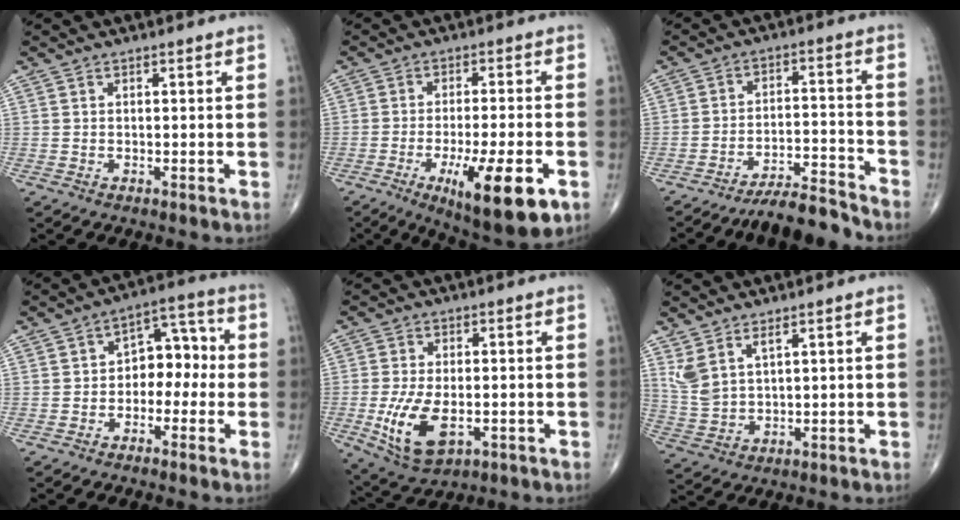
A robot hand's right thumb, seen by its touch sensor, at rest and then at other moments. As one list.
[{"total": 15.2, "force": [-5.9, 3.8, 13.4], "torque": [-0.197, -0.001, -0.079]}, {"total": 7.7, "force": [-7.6, 0.4, 1.6], "torque": [-0.027, 0.075, -0.127]}, {"total": 8.3, "force": [-1.1, 5.7, 5.9], "torque": [-0.049, 0.040, -0.032]}, {"total": 10.7, "force": [-2.6, 5.6, 8.8], "torque": [-0.169, -0.009, -0.033]}, {"total": 5.6, "force": [3.4, 2.0, 4.0], "torque": [-0.087, -0.019, 0.080]}]